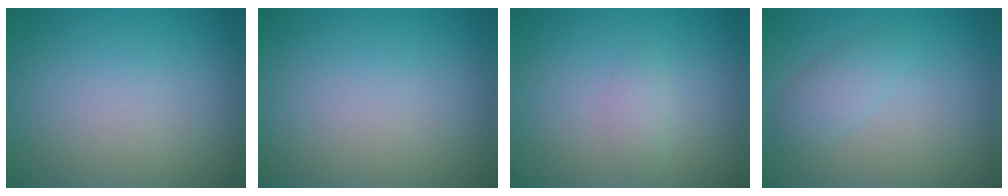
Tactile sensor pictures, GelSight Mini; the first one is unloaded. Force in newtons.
{"total": 0.0}
{"total": 1.1, "press": 1.1, "slide": 0.0}
{"total": 1.7, "press": 1.7, "slide": 0.1}